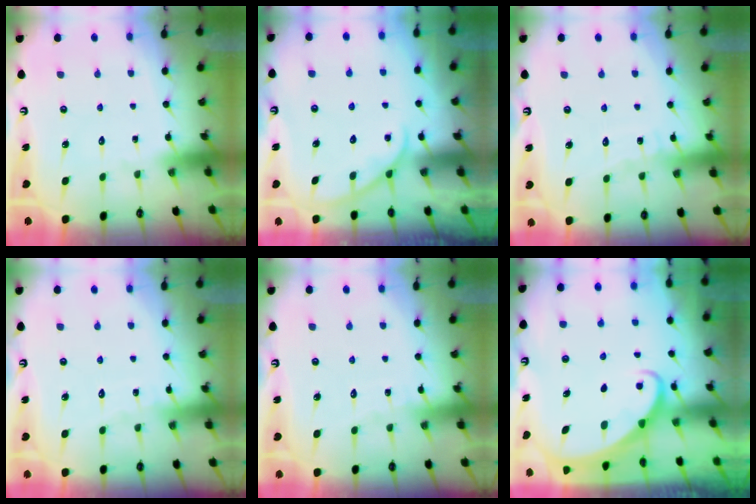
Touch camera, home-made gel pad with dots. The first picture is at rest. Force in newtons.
{"total": 2.7, "press": 2.7, "slide": 0.3}
{"total": 4.9, "press": 4.8, "slide": 0.5}
{"total": 4.2, "press": 4.2, "slide": 0.3}
{"total": 4.2, "press": 4.2, "slide": 0.3}
{"total": 2.1, "press": 2.1, "slide": 0.3}